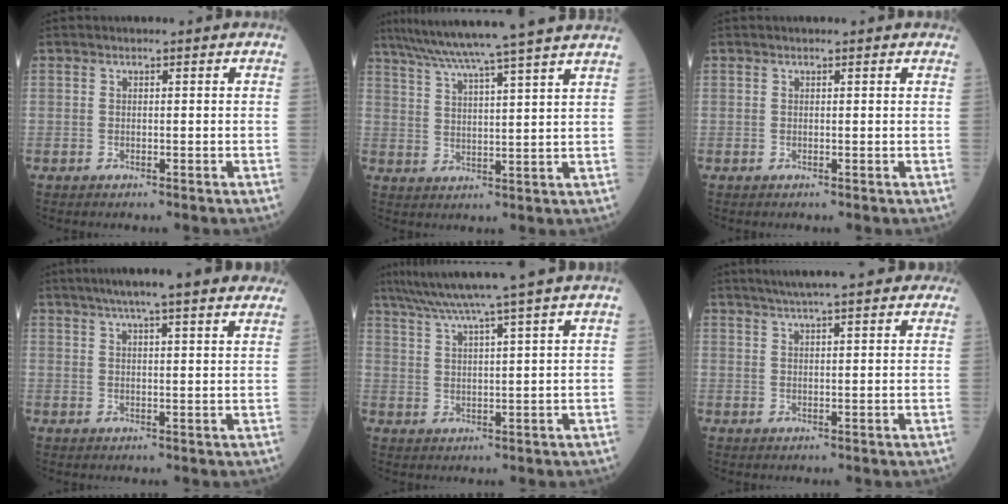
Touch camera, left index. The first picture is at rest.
{"total": 19.2, "force": [16.6, -2.0, 9.5], "torque": [-0.166, -0.003, 0.228]}
{"total": 1.2, "force": [1.1, 0.4, 0.3], "torque": [-0.011, 0.015, 0.006]}
{"total": 15.6, "force": [12.7, 1.1, 8.9], "torque": [-0.131, 0.035, 0.160]}
{"total": 11.1, "force": [9.2, -2.6, 5.6], "torque": [-0.097, 0.002, 0.137]}
{"total": 14.2, "force": [11.9, 2.0, 7.5], "torque": [-0.108, 0.038, 0.155]}